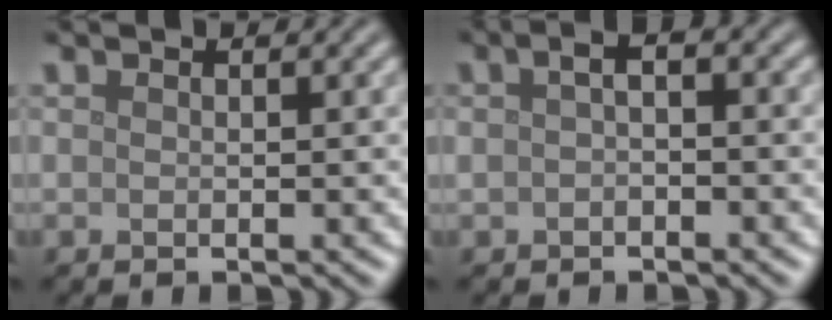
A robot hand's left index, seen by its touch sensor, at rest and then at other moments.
{"total": 1.7, "force": [0.0, 0.8, 1.5], "torque": [-0.029, 0.006, -0.004]}